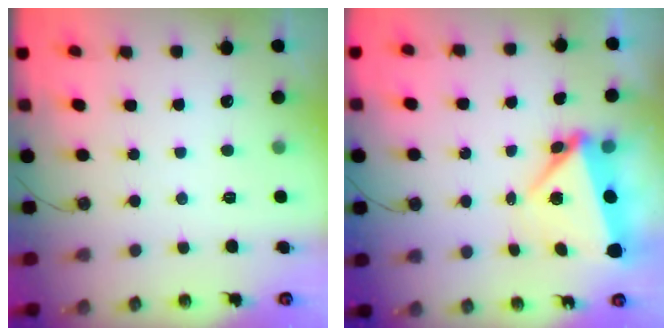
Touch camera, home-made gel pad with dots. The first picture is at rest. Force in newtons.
{"total": 5.3, "press": 5.0, "slide": 1.6}